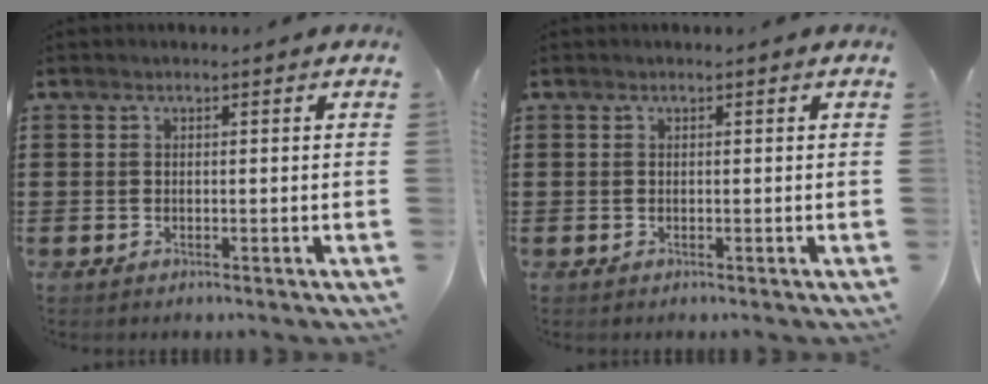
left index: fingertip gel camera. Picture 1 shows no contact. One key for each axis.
{"total": 0.0}